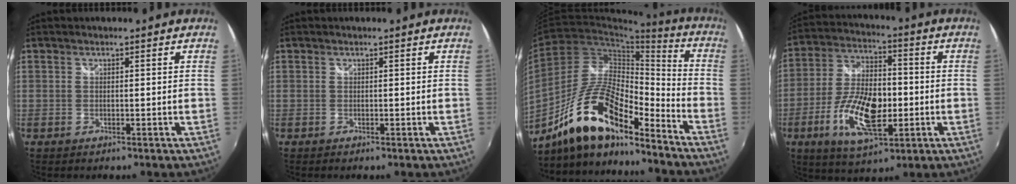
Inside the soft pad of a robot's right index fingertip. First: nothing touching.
{"total": 0.0}
{"total": 17.9, "force": [-12.2, 5.2, 11.9], "torque": [-0.223, 0.004, -0.231]}
{"total": 15.3, "force": [-4.3, 7.0, 12.9], "torque": [-0.260, -0.007, -0.077]}